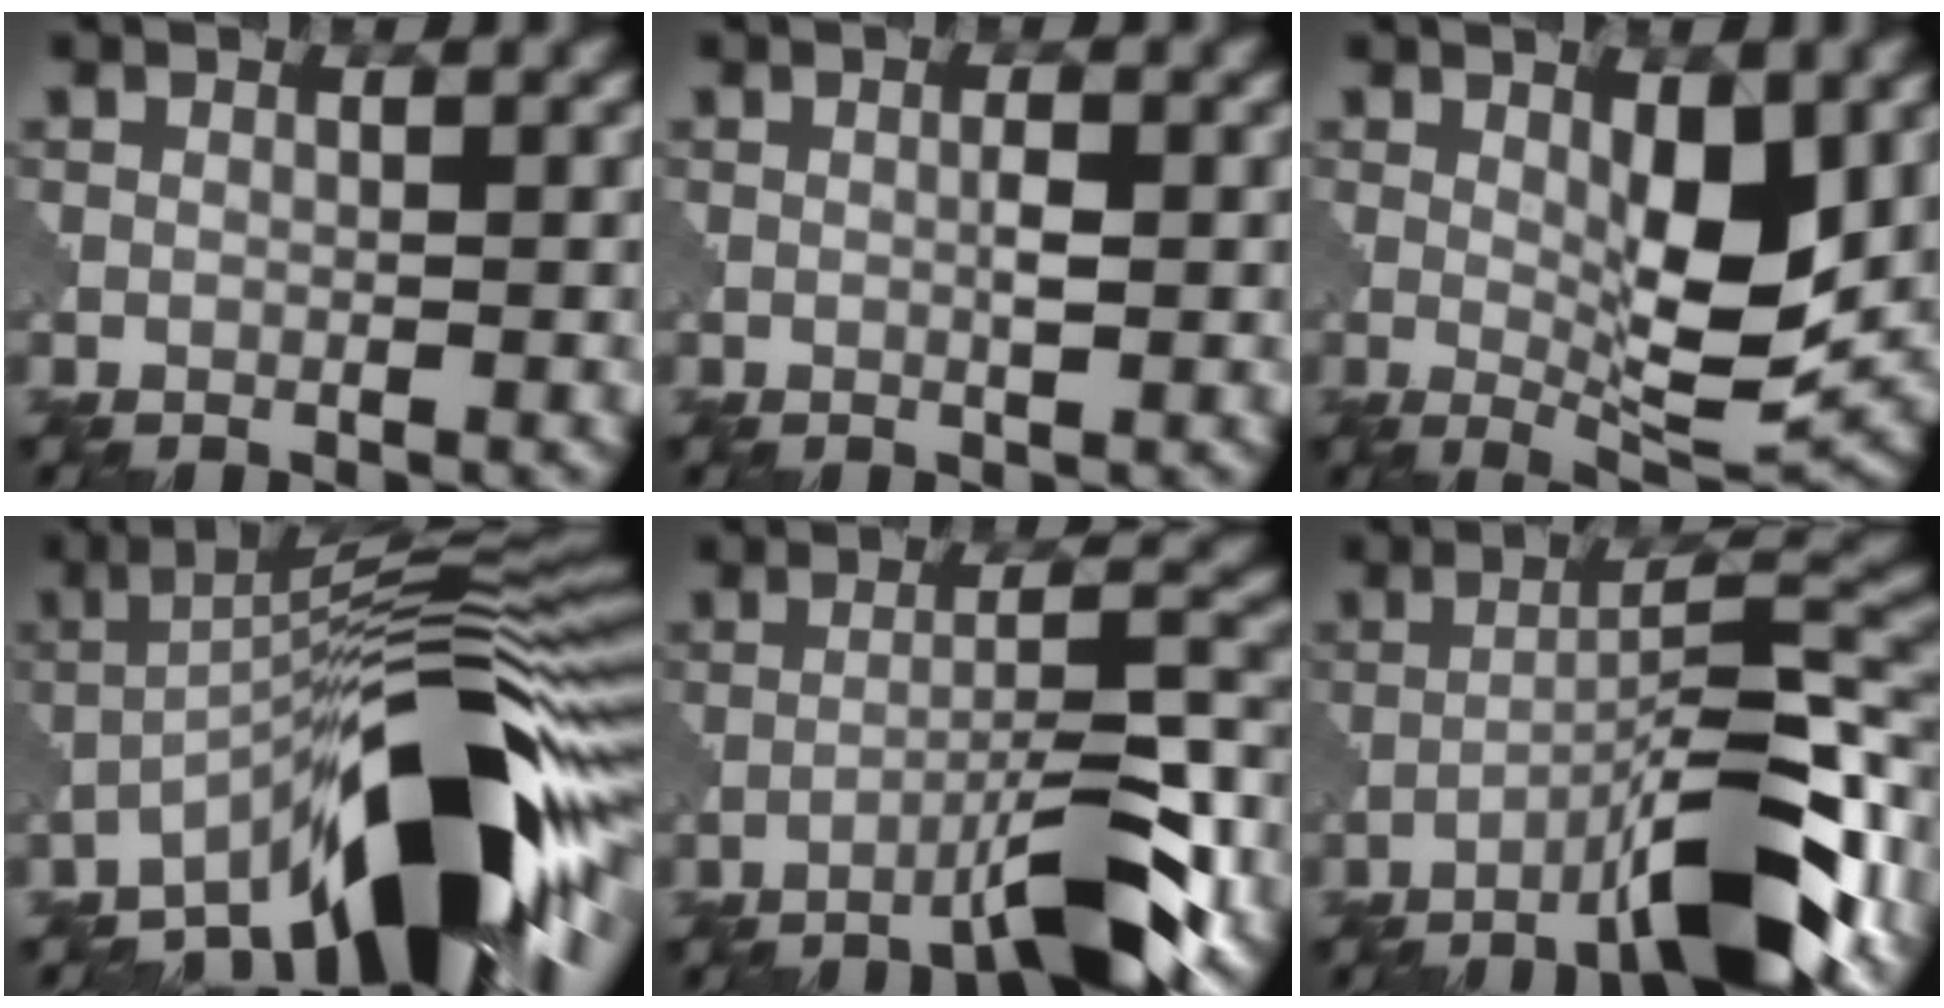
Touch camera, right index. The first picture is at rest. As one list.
[{"total": 1.0, "force": [0.3, 0.1, 0.9], "torque": [-0.018, 0.002, 0.009]}, {"total": 6.3, "force": [1.1, 2.0, 5.9], "torque": [-0.088, -0.011, 0.027]}, {"total": 14.1, "force": [-7.7, 3.2, 11.3], "torque": [-0.165, 0.018, -0.130]}, {"total": 7.9, "force": [-5.2, 1.0, 5.9], "torque": [-0.084, 0.017, -0.085]}, {"total": 11.1, "force": [-6.8, 2.4, 8.5], "torque": [-0.125, 0.019, -0.109]}]